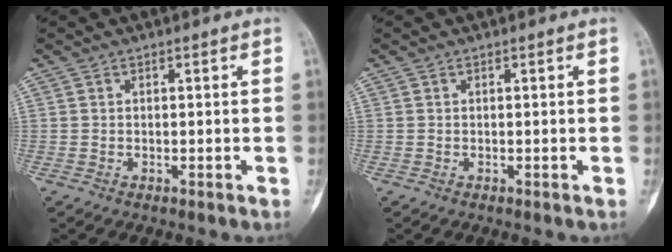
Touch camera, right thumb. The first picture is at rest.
{"total": 0.0}